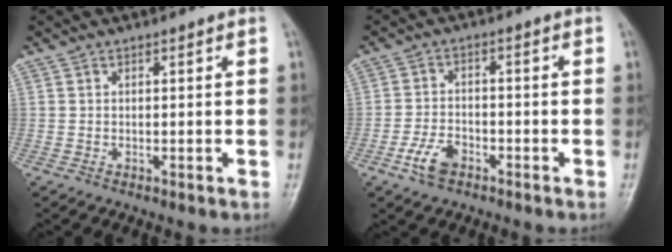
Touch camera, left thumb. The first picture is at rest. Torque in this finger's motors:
{"motor_torque": [-0.51, 0.85, 0.46, 0.44, 0.06]}